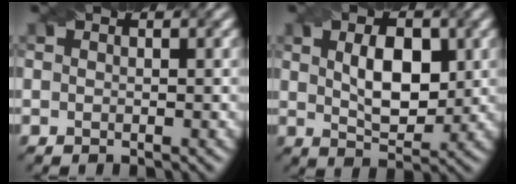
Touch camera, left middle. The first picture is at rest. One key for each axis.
{"total": 5.0, "fx": 0.8, "fy": 2.6, "fz": 4.2, "tx": -0.073, "ty": 0.000, "tz": 0.019}